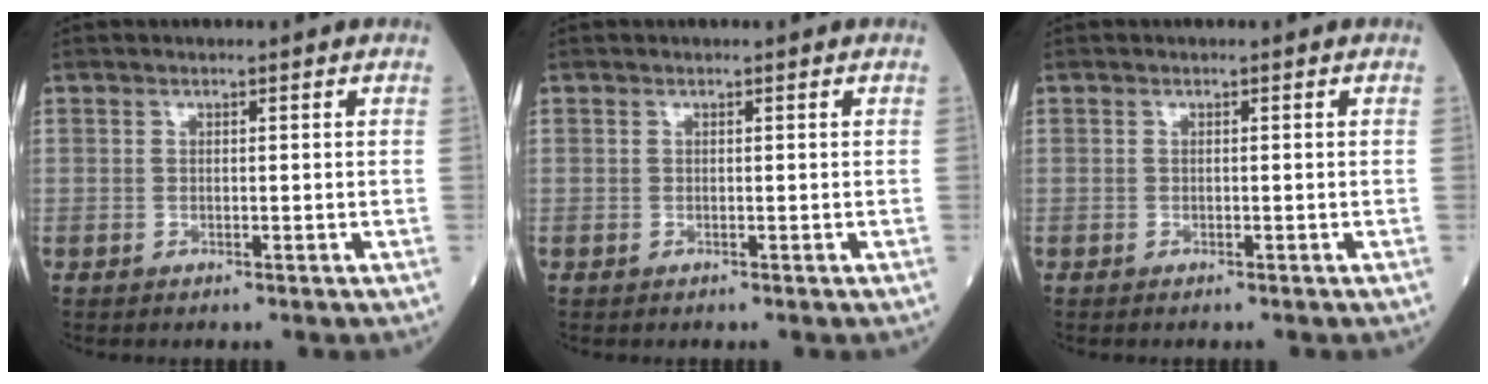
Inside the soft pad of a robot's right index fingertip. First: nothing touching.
{"total": 0.0}
{"total": 1.3, "force": [-1.2, 0.0, 0.7], "torque": [-0.008, 0.000, -0.015]}